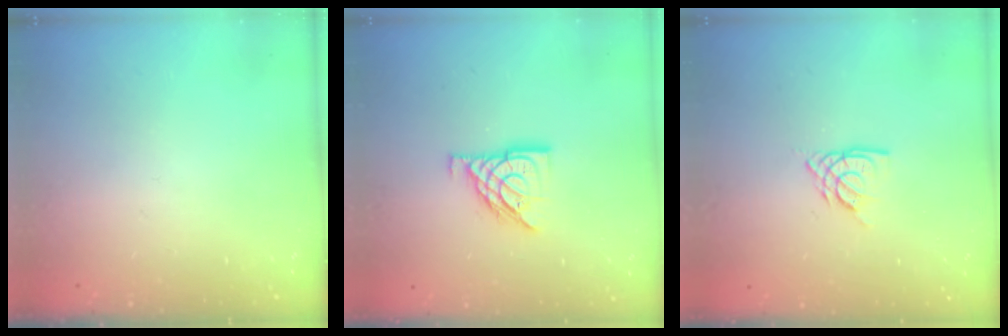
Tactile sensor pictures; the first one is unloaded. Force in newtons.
{"total": 11.0, "press": 10.9, "slide": 1.3}
{"total": 4.7, "press": 4.7, "slide": 0.4}